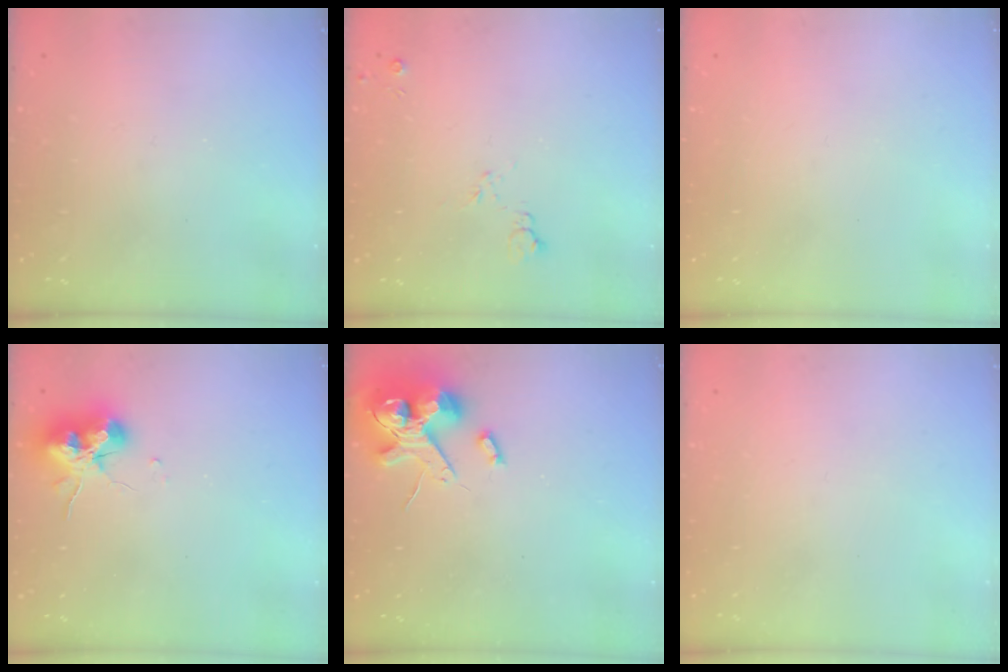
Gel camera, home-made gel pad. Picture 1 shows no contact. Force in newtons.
{"total": 4.6, "press": 4.5, "slide": 0.9}
{"total": 0.0}
{"total": 13.4, "press": 13.3, "slide": 1.6}
{"total": 12.3, "press": 12.2, "slide": 1.7}
{"total": 0.0}